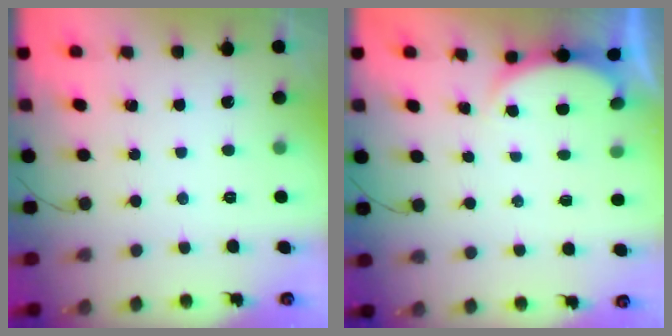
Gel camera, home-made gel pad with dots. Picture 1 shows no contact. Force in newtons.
{"total": 2.6, "press": 2.6, "slide": 0.6}